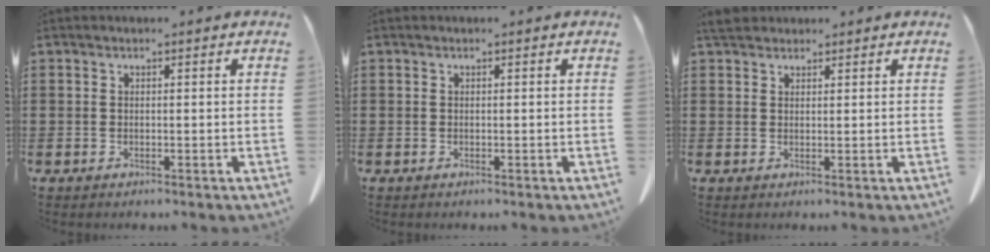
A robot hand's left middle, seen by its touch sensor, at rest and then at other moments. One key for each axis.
{"total": 0.0}
{"total": 2.9, "fx": 2.5, "fy": 1.2, "fz": 1.1, "tx": -0.030, "ty": 0.004, "tz": 0.049}